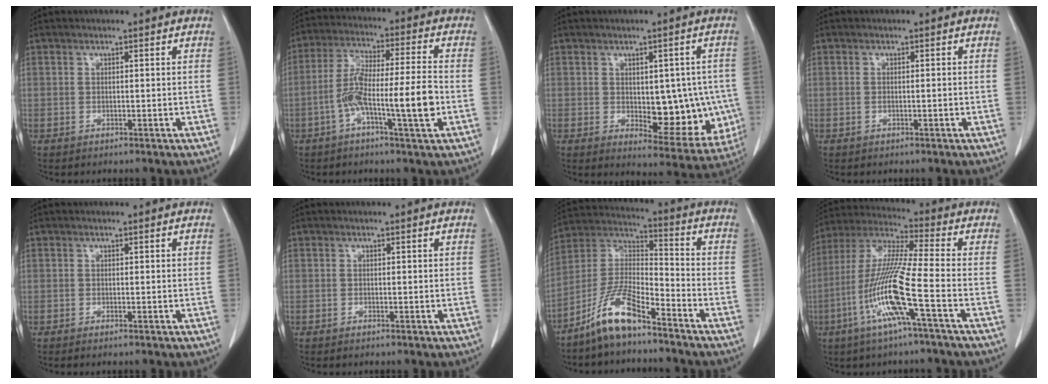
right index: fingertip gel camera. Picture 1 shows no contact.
{"total": 11.7, "force": [-3.4, 0.6, 11.2], "torque": [-0.212, 0.010, -0.063]}
{"total": 11.4, "force": [-0.9, 5.5, 9.9], "torque": [-0.111, 0.002, 0.008]}
{"total": 0.5, "force": [-0.1, 0.1, 0.5], "torque": [-0.011, -0.001, 0.001]}
{"total": 0.9, "force": [-0.5, -0.1, 0.6], "torque": [-0.010, -0.001, -0.009]}
{"total": 0.5, "force": [-0.4, 0.0, 0.3], "torque": [-0.009, -0.002, -0.008]}
{"total": 10.7, "force": [-8.0, 2.0, 6.9], "torque": [-0.151, 0.007, -0.158]}
{"total": 13.4, "force": [-4.8, -0.9, 12.5], "torque": [-0.263, -0.007, -0.102]}